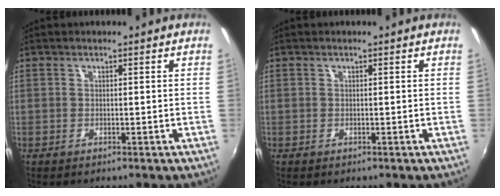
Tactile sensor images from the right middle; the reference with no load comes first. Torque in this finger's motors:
{"motor_torque": [0.30, -0.34, -0.01, 0.02]}